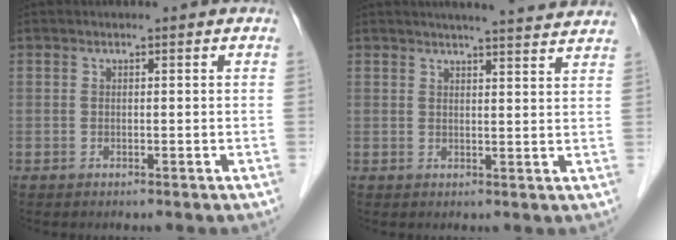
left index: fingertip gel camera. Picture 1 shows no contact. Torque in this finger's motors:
{"motor_torque": [-0.07, -0.31, 0.16, 0.04]}